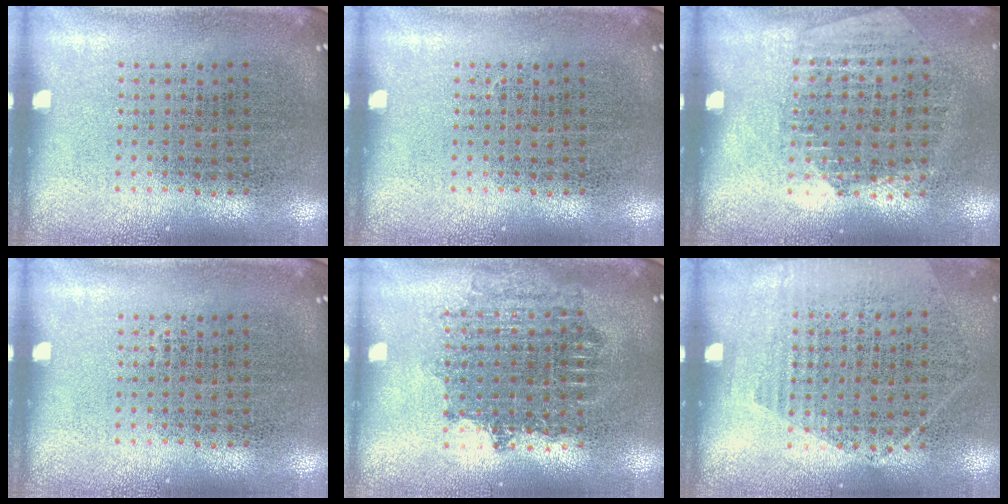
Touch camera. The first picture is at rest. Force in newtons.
{"total": 0.0}
{"total": 1.2, "press": 1.1, "slide": 0.4}
{"total": 0.0}
{"total": 1.7, "press": 1.4, "slide": 1.0}
{"total": 1.2, "press": 1.0, "slide": 0.6}